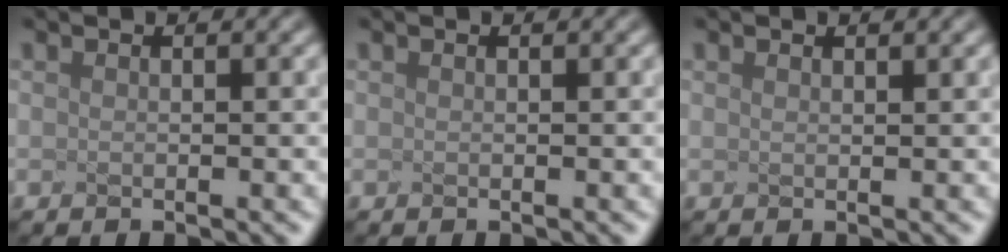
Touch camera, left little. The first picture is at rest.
{"total": 0.0}
{"total": 0.7, "force": [0.6, 0.1, 0.4], "torque": [-0.001, 0.007, 0.002]}